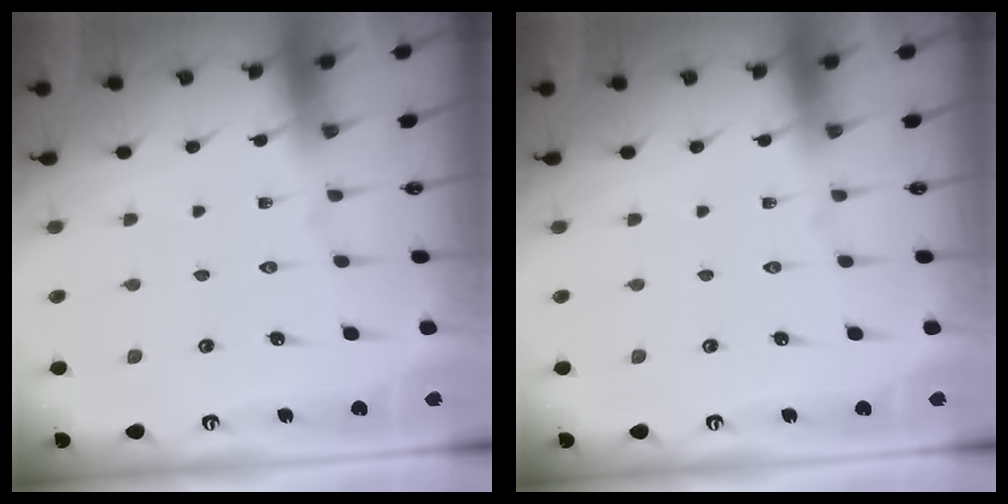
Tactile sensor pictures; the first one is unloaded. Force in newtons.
{"total": 0.0}